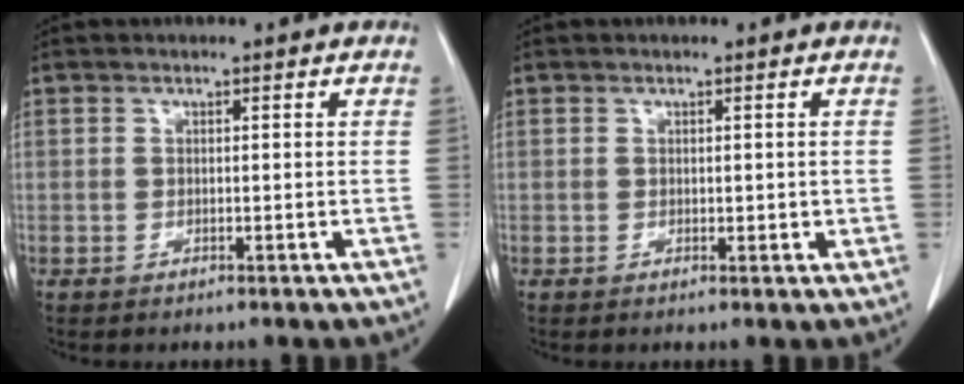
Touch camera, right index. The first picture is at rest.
{"total": 1.4, "force": [0.0, 0.8, 1.1], "torque": [-0.011, -0.002, 0.005]}